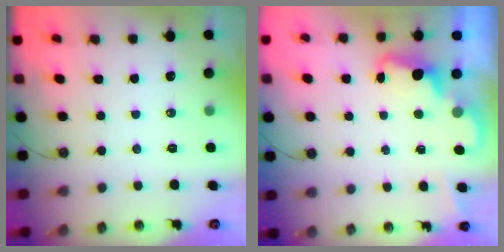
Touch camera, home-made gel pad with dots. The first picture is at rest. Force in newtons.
{"total": 2.4, "press": 2.3, "slide": 0.5}